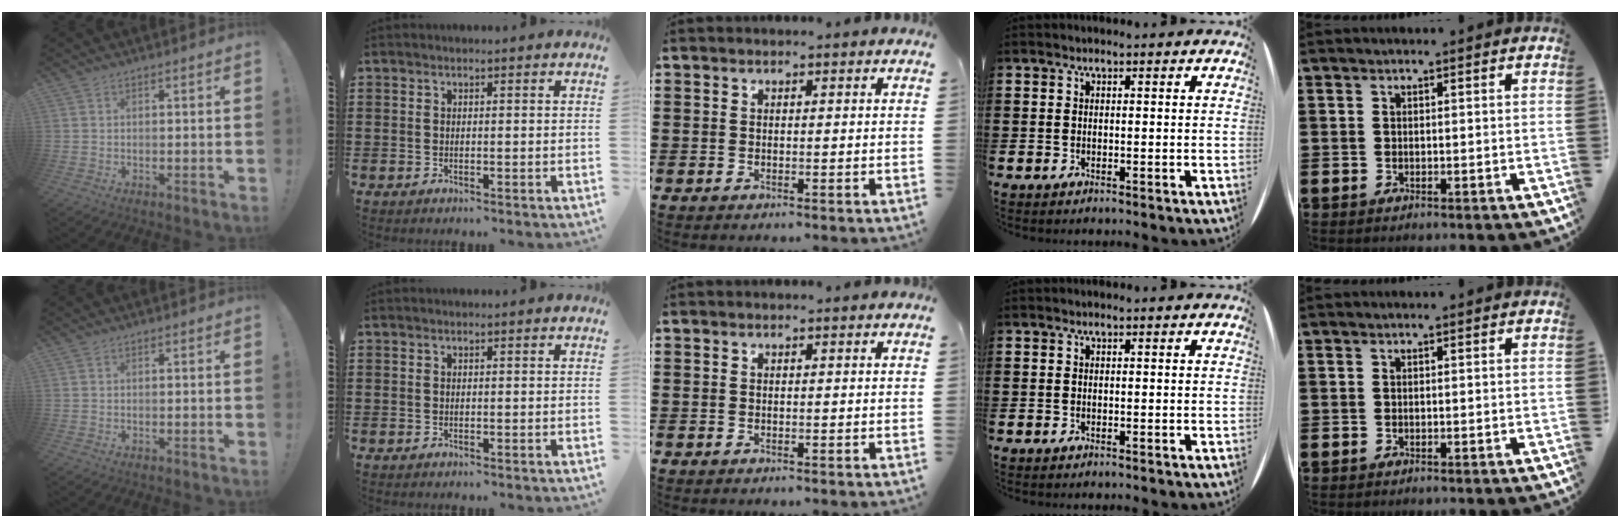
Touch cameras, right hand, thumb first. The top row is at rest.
{}